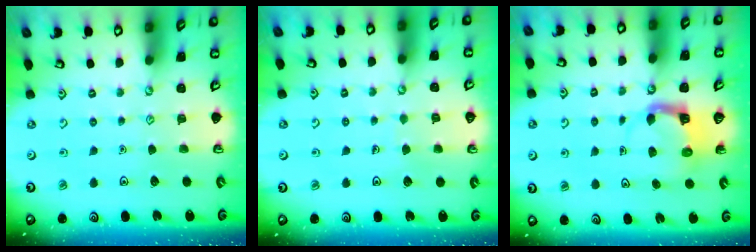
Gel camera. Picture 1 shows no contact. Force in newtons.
{"total": 3.3, "press": 3.3, "slide": 0.2}
{"total": 4.3, "press": 4.3, "slide": 0.2}